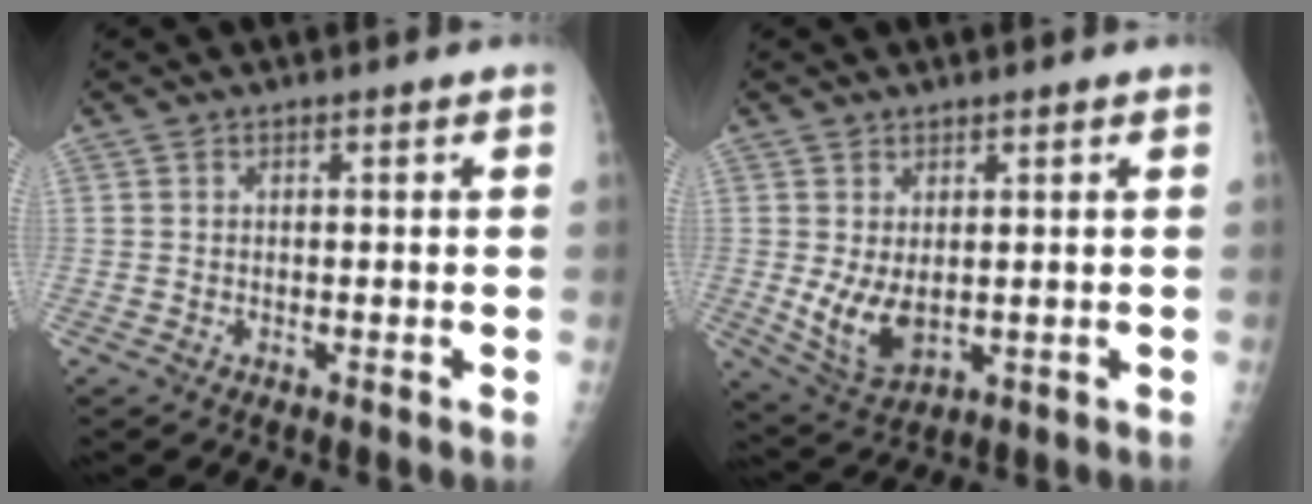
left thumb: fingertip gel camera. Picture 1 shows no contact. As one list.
[{"total": 6.8, "force": [0.4, 4.0, 5.5], "torque": [-0.094, -0.019, 0.025]}]